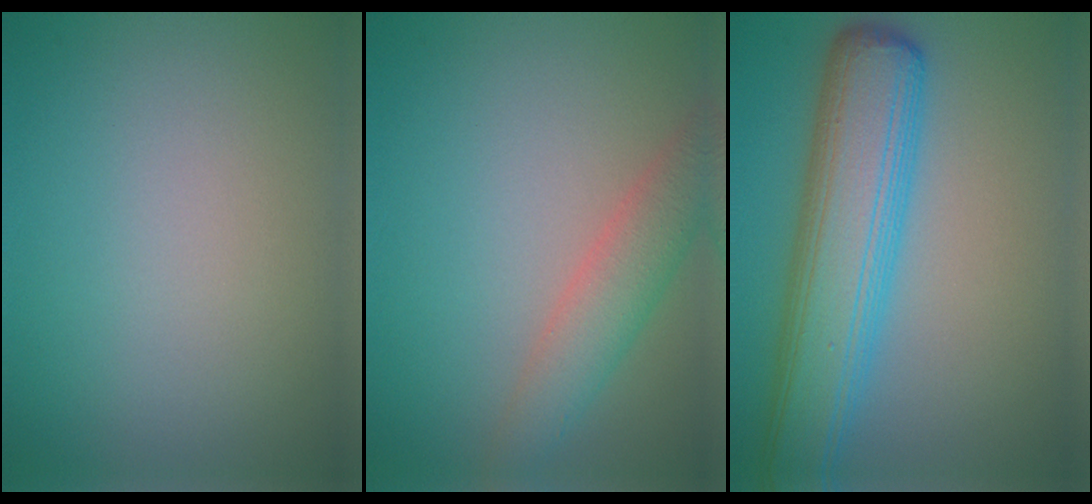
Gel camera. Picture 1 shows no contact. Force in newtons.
{"total": 3.9, "press": 3.9, "slide": 0.1}
{"total": 8.9, "press": 8.9, "slide": 0.2}